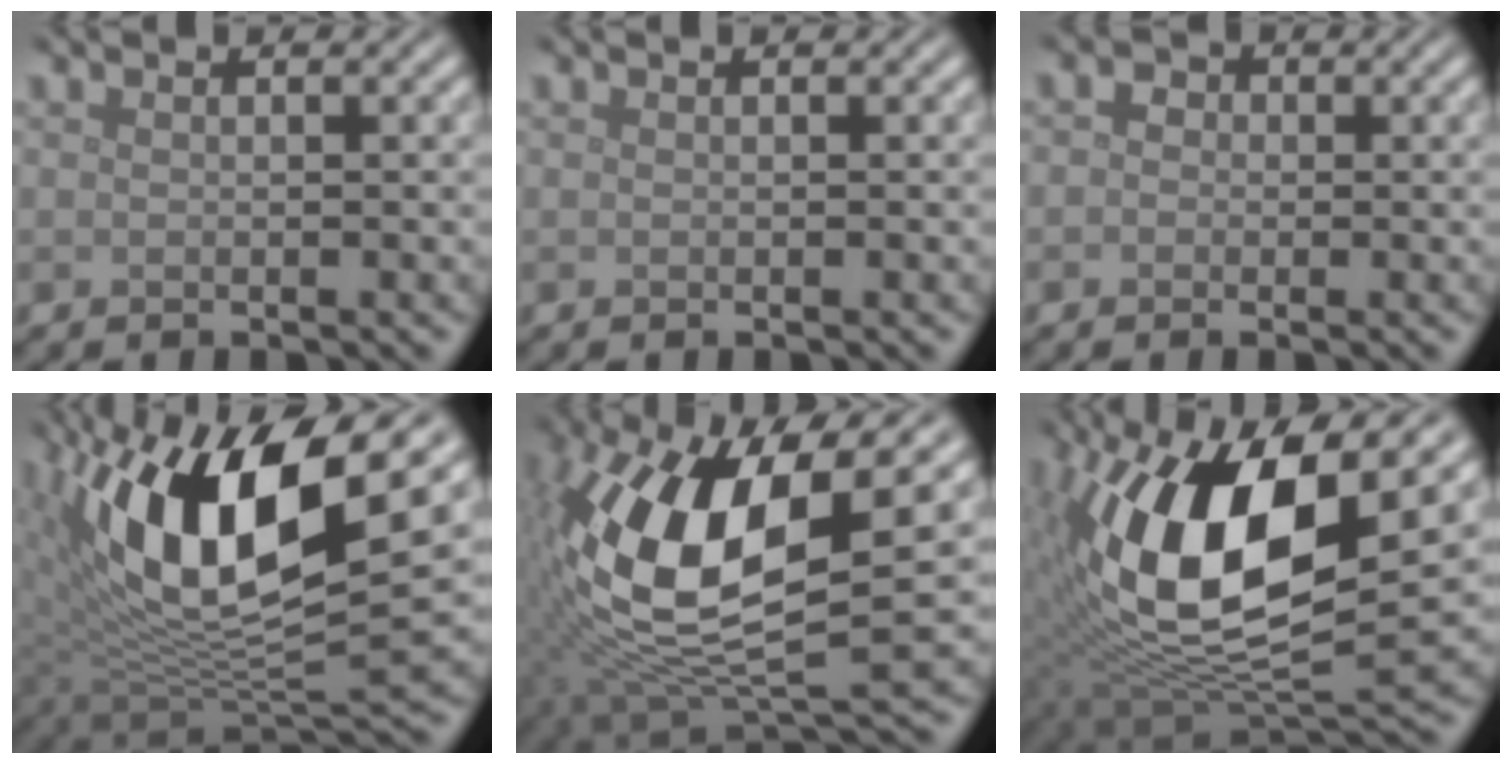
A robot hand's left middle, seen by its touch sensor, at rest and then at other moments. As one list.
[{"total": 0.0}, {"total": 1.4, "force": [0.1, 1.3, 0.6], "torque": [-0.007, 0.000, -0.013]}, {"total": 13.7, "force": [4.2, 5.2, 12.0], "torque": [-0.219, -0.001, 0.075]}, {"total": 13.8, "force": [2.1, 5.5, 12.5], "torque": [-0.264, -0.019, 0.042]}, {"total": 13.8, "force": [2.5, 5.7, 12.3], "torque": [-0.229, -0.006, 0.046]}]